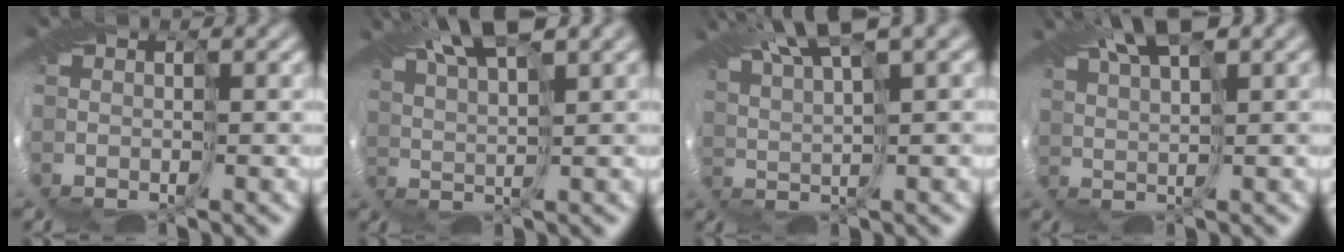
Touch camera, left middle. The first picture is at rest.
{"total": 7.2, "force": [4.6, 1.4, 5.3], "torque": [-0.098, 0.020, 0.081]}
{"total": 7.9, "force": [5.2, 1.4, 5.8], "torque": [-0.104, 0.023, 0.095]}
{"total": 6.0, "force": [3.7, 1.2, 4.6], "torque": [-0.084, 0.018, 0.069]}